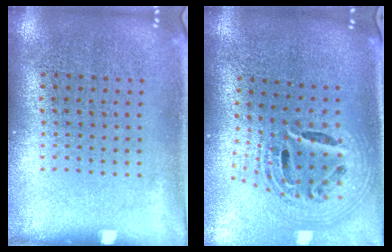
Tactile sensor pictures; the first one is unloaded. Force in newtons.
{"total": 2.5, "press": 1.7, "slide": 1.9}